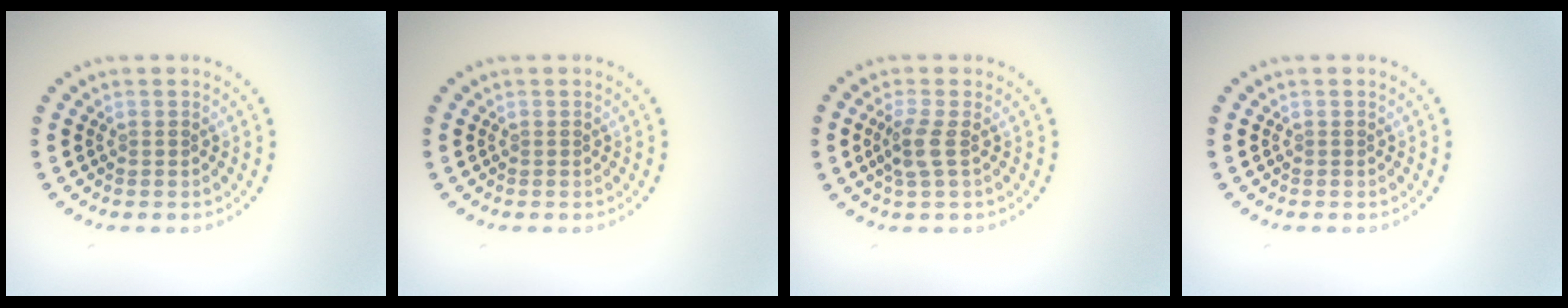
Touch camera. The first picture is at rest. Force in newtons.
{"total": 0.0}
{"total": 2.1, "press": 1.8, "slide": 1.2}
{"total": 0.0}